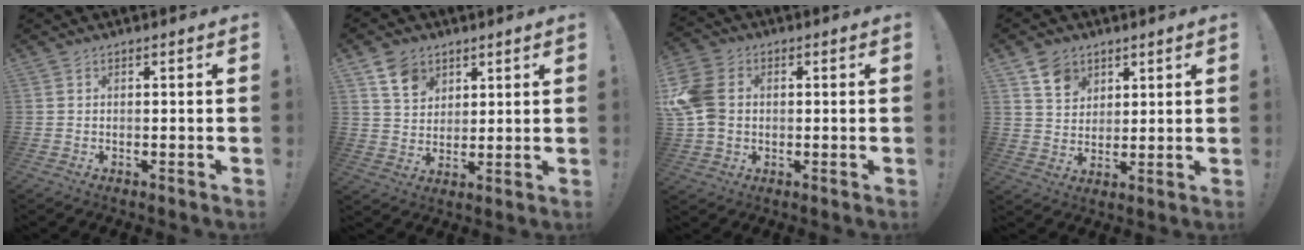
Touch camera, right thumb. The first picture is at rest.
{"total": 9.2, "force": [5.5, 6.6, 3.1], "torque": [-0.046, -0.027, 0.108]}
{"total": 13.1, "force": [0.8, 10.0, 8.4], "torque": [-0.170, 0.012, 0.019]}
{"total": 8.2, "force": [5.1, 6.1, 2.2], "torque": [-0.030, -0.029, 0.099]}